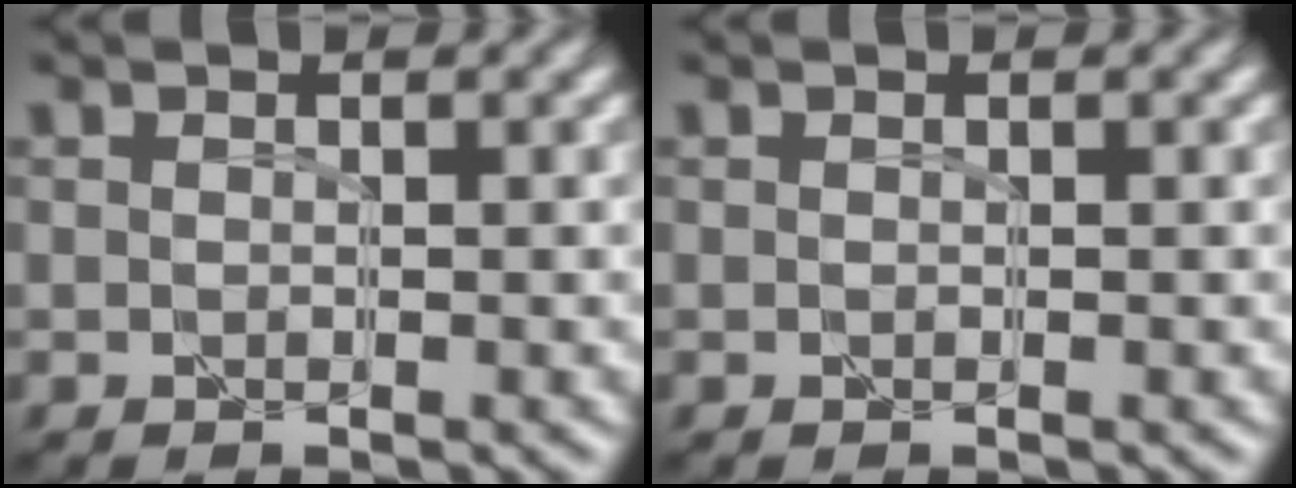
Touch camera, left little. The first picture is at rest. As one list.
[{"total": 0.0}]